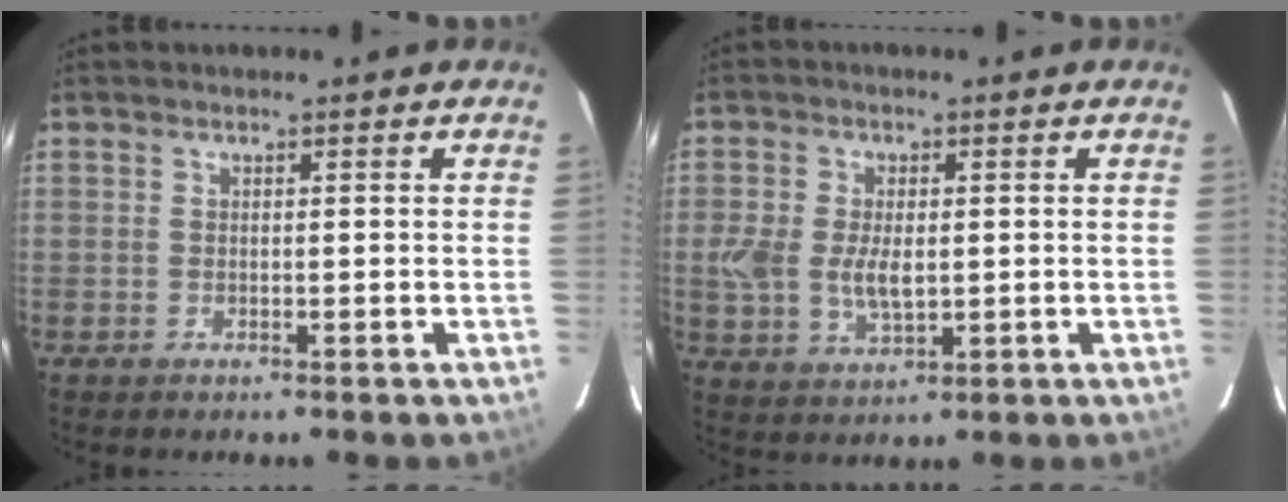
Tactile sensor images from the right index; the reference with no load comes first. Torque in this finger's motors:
{"motor_torque": [0.09, -0.06, 0.33, 0.09]}